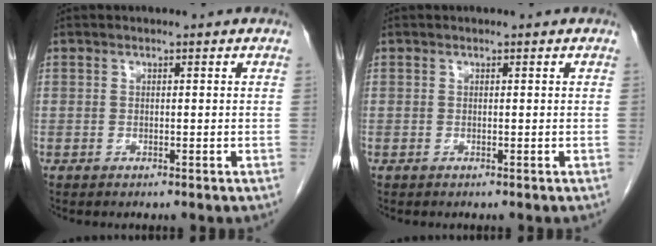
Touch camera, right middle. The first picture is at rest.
{"total": 0.0}